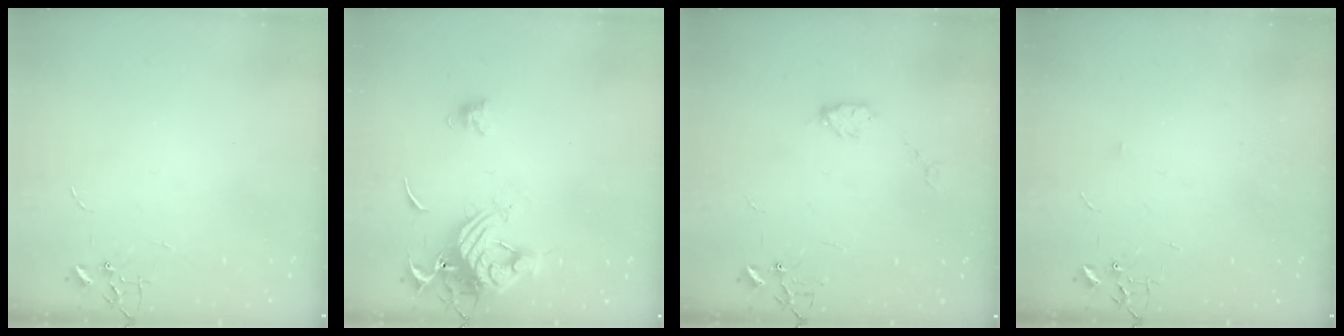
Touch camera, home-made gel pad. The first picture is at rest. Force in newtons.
{"total": 14.0, "press": 13.9, "slide": 1.7}
{"total": 4.9, "press": 4.8, "slide": 0.6}
{"total": 3.6, "press": 3.5, "slide": 0.6}